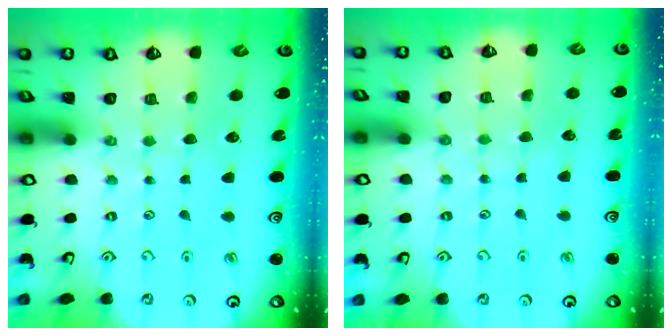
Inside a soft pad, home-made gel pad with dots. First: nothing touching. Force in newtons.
{"total": 4.4, "press": 4.4, "slide": 0.4}